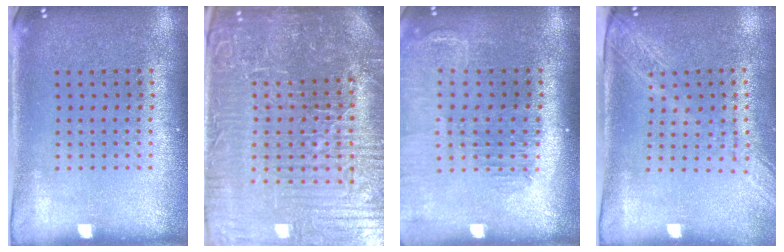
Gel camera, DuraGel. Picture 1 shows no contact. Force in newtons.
{"total": 7.2, "press": 6.4, "slide": 3.3}
{"total": 1.4, "press": 1.4, "slide": 0.1}
{"total": 2.1, "press": 1.7, "slide": 1.2}